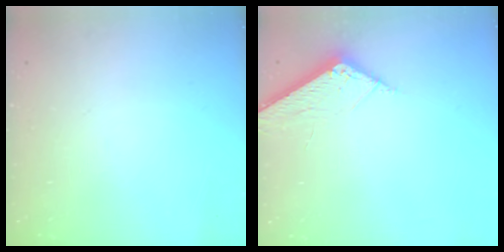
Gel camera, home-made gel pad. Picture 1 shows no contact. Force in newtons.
{"total": 5.8, "press": 5.8, "slide": 0.6}